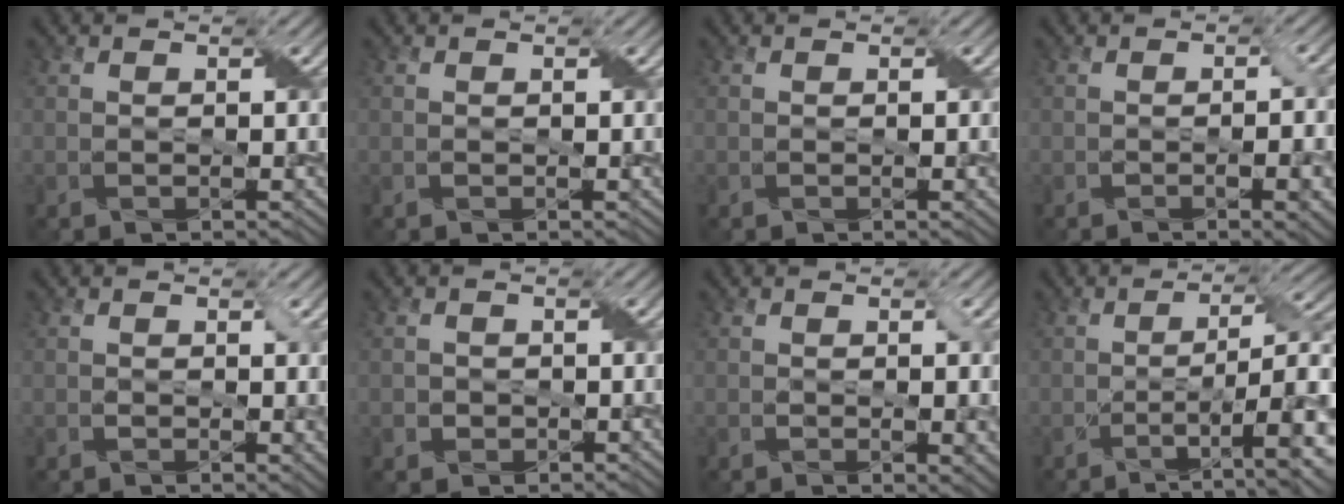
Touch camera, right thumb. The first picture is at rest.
{"total": 0.0}
{"total": 0.8, "force": [-0.1, 0.1, 0.8], "torque": [-0.012, -0.001, -0.001]}
{"total": 4.9, "force": [-1.4, 1.0, 4.5], "torque": [-0.067, -0.005, -0.015]}
{"total": 1.8, "force": [0.1, 1.0, 1.6], "torque": [-0.027, -0.006, 0.006]}
{"total": 1.4, "force": [-0.3, 1.3, 0.1], "torque": [-0.001, -0.004, -0.005]}
{"total": 2.7, "force": [-0.1, 1.0, 2.5], "torque": [-0.039, -0.007, 0.002]}
{"total": 10.2, "force": [-2.4, 2.7, 9.5], "torque": [-0.146, -0.003, -0.030]}